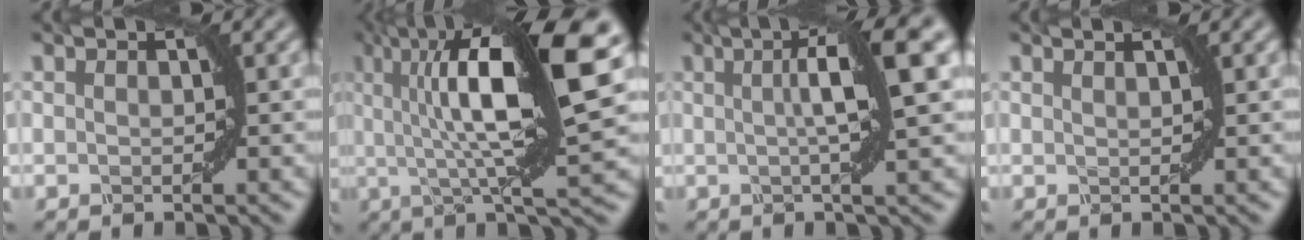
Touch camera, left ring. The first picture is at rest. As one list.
[{"total": 13.9, "force": [3.3, 3.1, 13.1], "torque": [-0.186, 0.014, 0.048]}, {"total": 7.8, "force": [1.5, 1.3, 7.6], "torque": [-0.098, 0.018, 0.020]}, {"total": 1.7, "force": [1.1, 0.7, 1.1], "torque": [0.007, -0.002, -0.005]}]